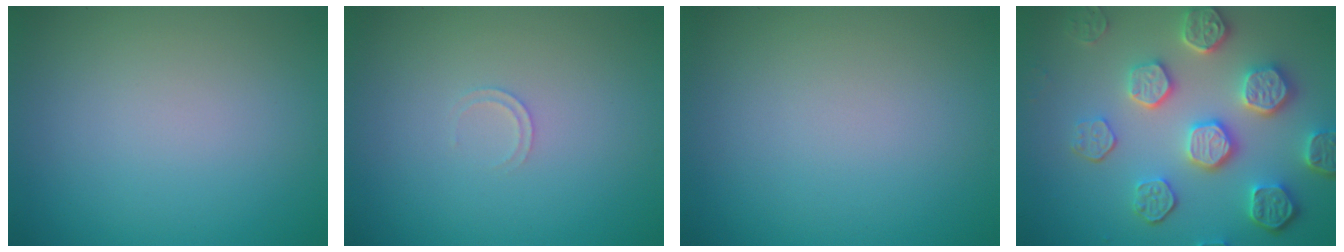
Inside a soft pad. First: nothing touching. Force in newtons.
{"total": 0.7, "press": 0.7, "slide": 0.1}
{"total": 0.0}
{"total": 6.7, "press": 5.5, "slide": 3.8}